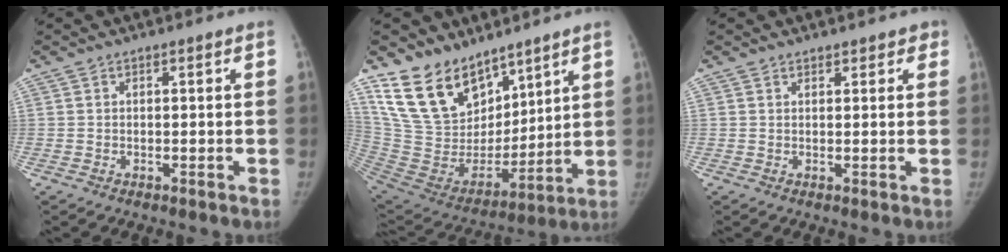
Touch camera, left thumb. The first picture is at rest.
{"total": 20.5, "force": [14.2, 11.3, 9.4], "torque": [-0.130, -0.067, 0.279]}
{"total": 2.2, "force": [1.7, 1.3, 0.5], "torque": [0.021, -0.006, 0.017]}